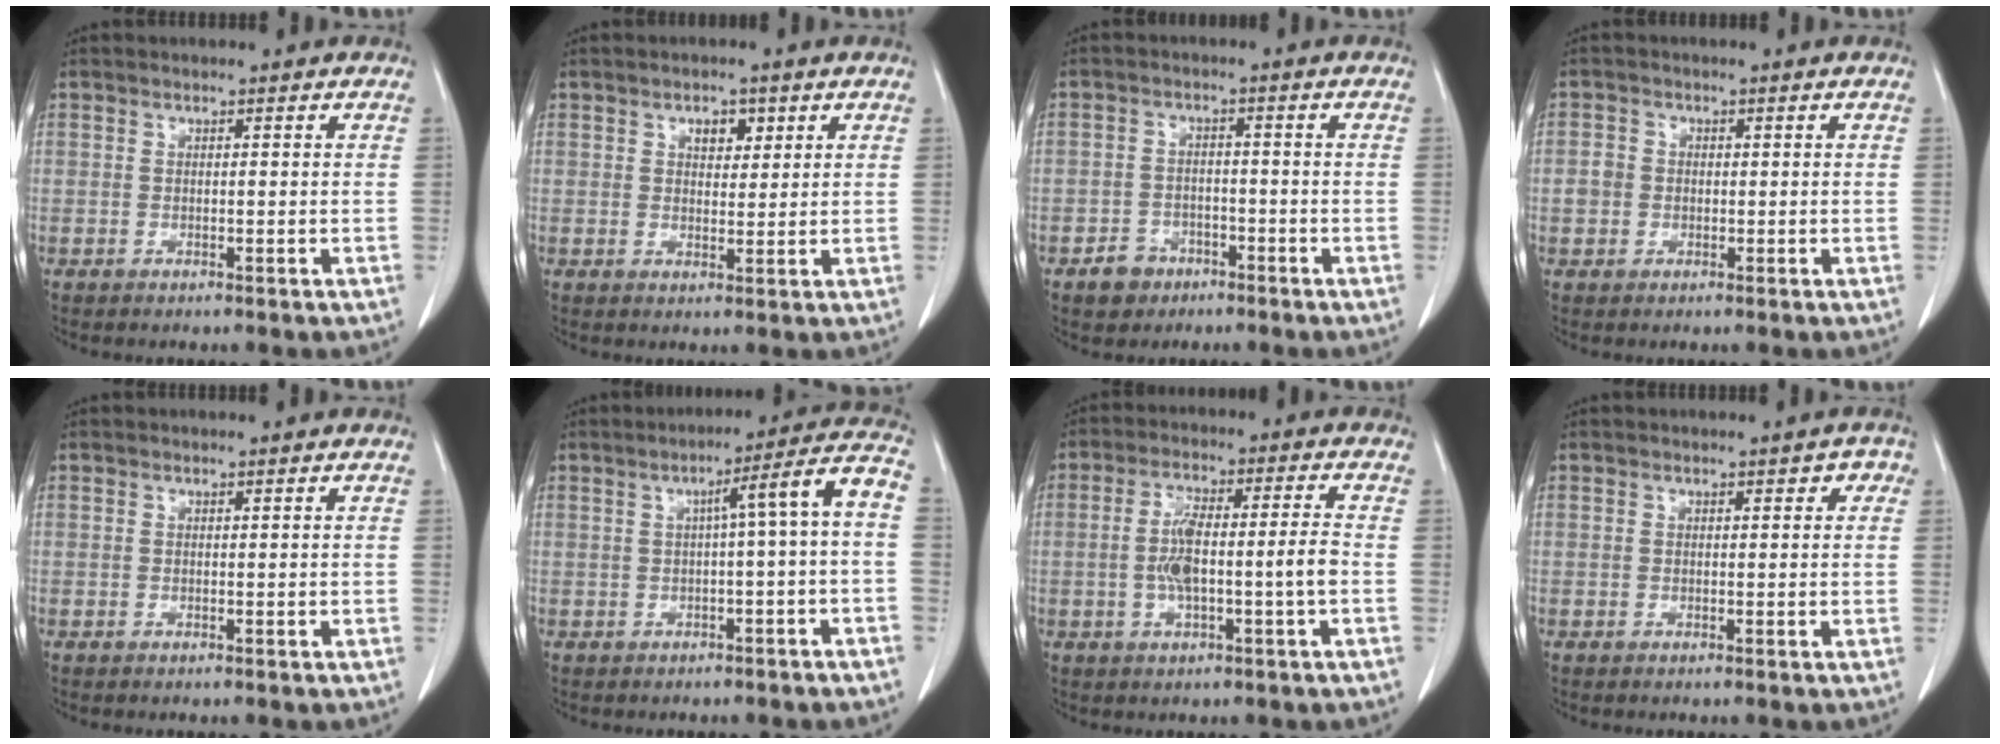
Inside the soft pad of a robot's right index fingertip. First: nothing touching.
{"total": 3.0, "force": [1.5, 1.8, 1.9], "torque": [-0.027, 0.003, 0.023]}
{"total": 4.1, "force": [-2.6, 3.0, 0.9], "torque": [-0.014, 0.010, -0.037]}
{"total": 2.4, "force": [-0.2, 2.2, 0.9], "torque": [-0.019, 0.011, -0.004]}
{"total": 0.0}
{"total": 7.7, "force": [-0.6, -0.4, 7.7], "torque": [-0.099, 0.023, -0.011]}
{"total": 8.4, "force": [-1.4, 0.8, 8.2], "torque": [-0.160, 0.016, -0.025]}
{"total": 1.5, "force": [0.5, 1.1, 1.0], "torque": [-0.003, 0.015, 0.003]}